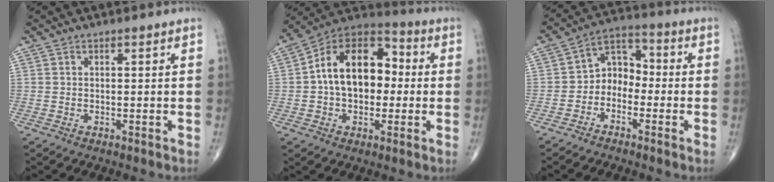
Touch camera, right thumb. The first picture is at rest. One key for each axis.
{"total": 16.8, "fx": 0.5, "fy": 11.1, "fz": 12.6, "tx": -0.174, "ty": 0.036, "tz": -0.003}
{"total": 7.0, "fx": -2.3, "fy": 5.4, "fz": 3.8, "tx": -0.036, "ty": 0.040, "tz": -0.060}